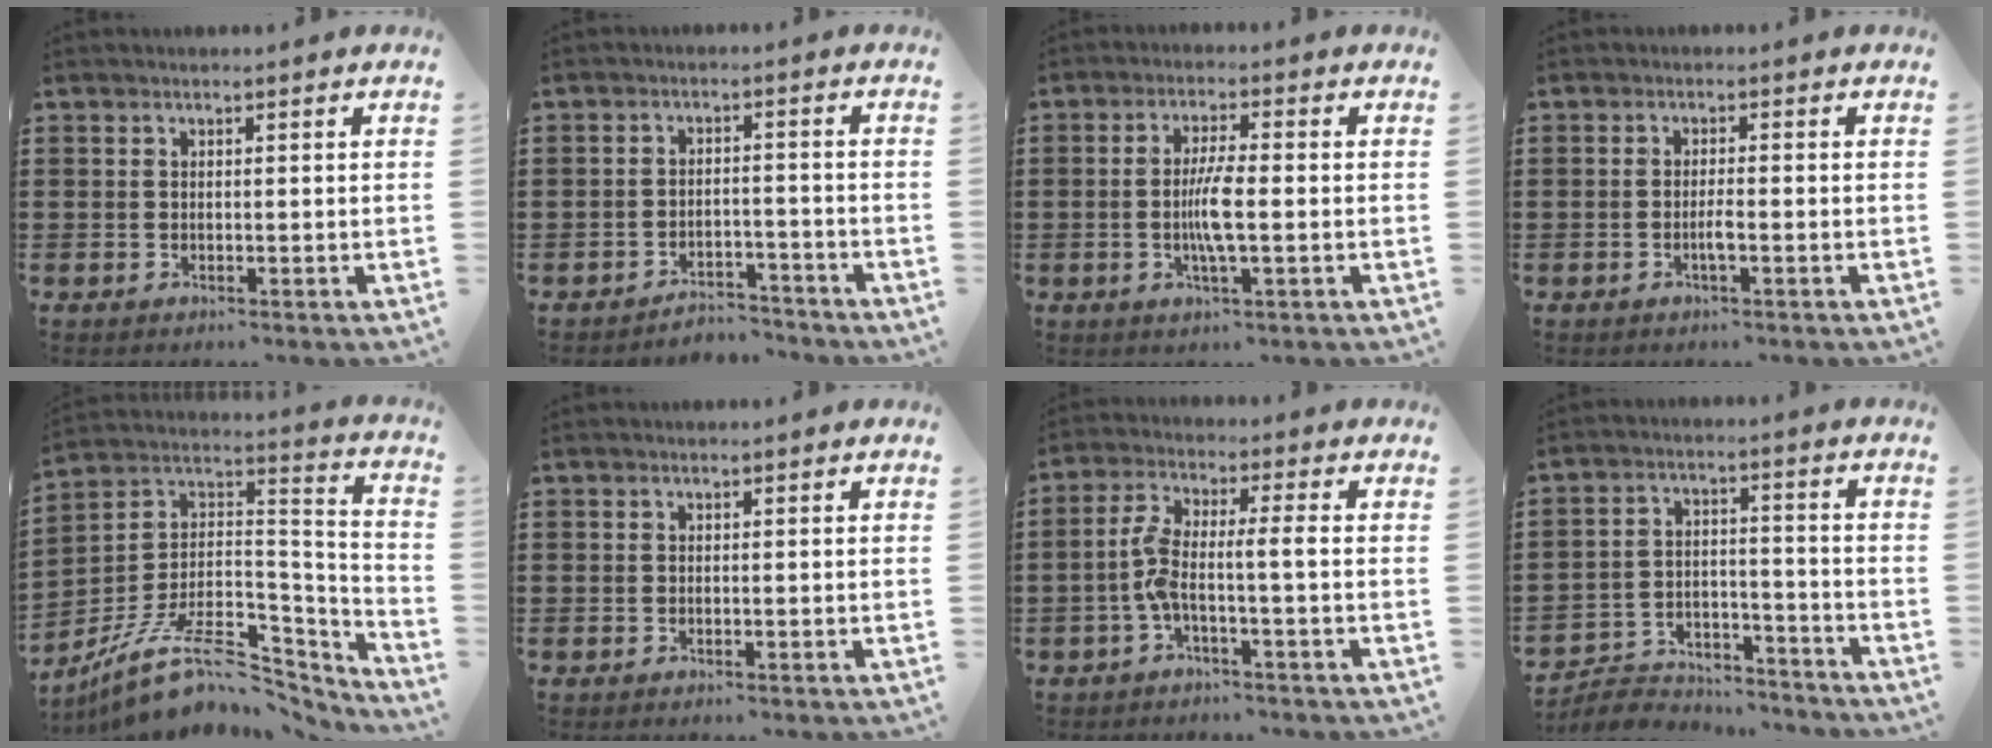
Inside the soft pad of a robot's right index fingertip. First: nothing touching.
{"total": 3.8, "force": [-3.7, 0.6, 0.0], "torque": [-0.005, 0.002, -0.077]}
{"total": 5.4, "force": [-0.7, 0.8, 5.3], "torque": [-0.106, -0.004, -0.019]}
{"total": 2.0, "force": [-0.8, 0.1, 1.8], "torque": [-0.040, -0.003, -0.016]}
{"total": 12.6, "force": [-7.9, 5.4, 8.1], "torque": [-0.165, 0.011, -0.143]}
{"total": 0.0}
{"total": 5.5, "force": [-1.2, 0.9, 5.3], "torque": [-0.126, -0.007, -0.033]}
{"total": 6.3, "force": [-6.1, 1.4, 0.7], "torque": [-0.023, 0.015, -0.124]}